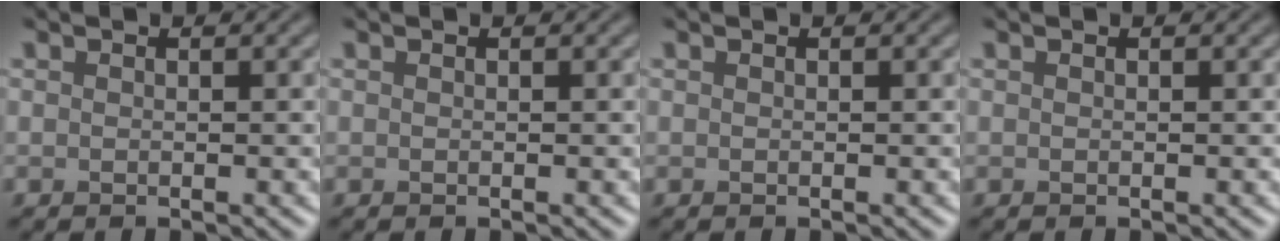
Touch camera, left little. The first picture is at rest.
{"total": 0.0}
{"total": 0.0}
{"total": 0.0}